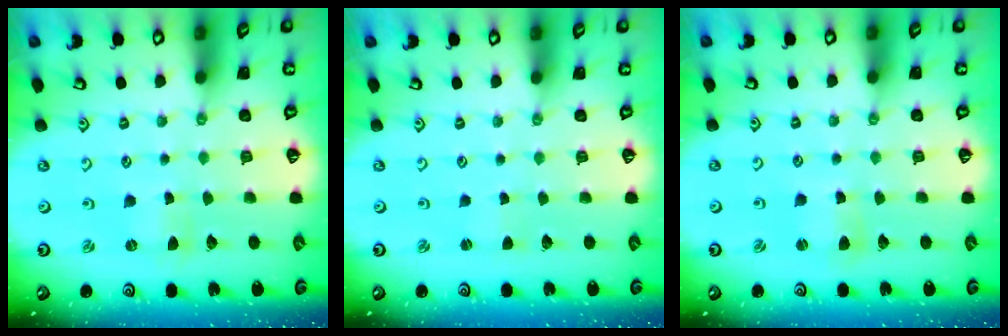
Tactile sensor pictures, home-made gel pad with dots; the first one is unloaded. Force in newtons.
{"total": 0.7, "press": 0.7, "slide": 0.1}
{"total": 2.9, "press": 2.9, "slide": 0.3}